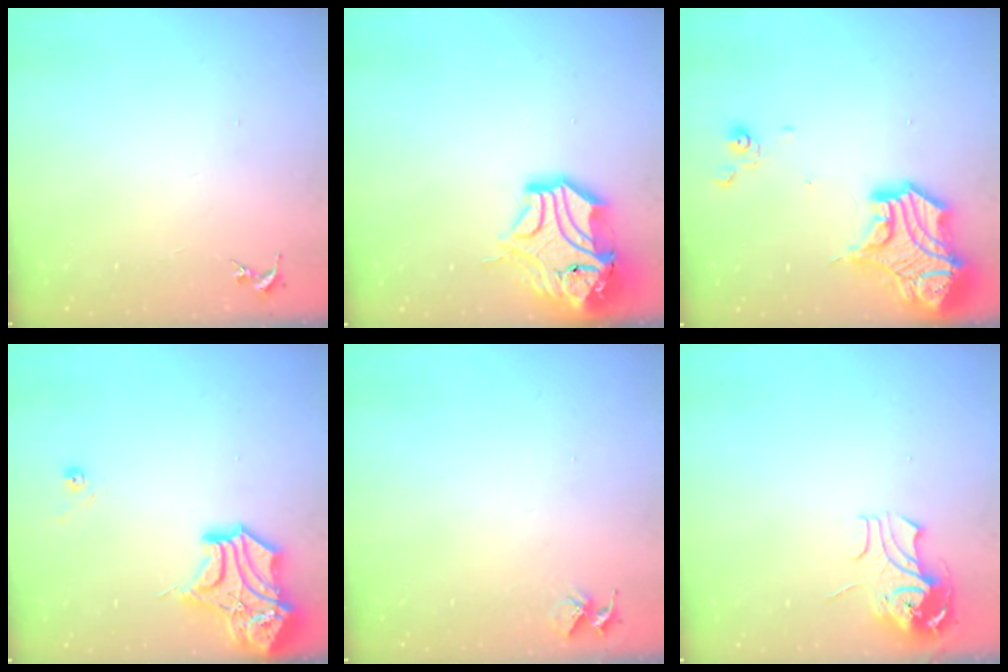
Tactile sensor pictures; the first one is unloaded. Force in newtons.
{"total": 17.4, "press": 17.2, "slide": 2.4}
{"total": 22.3, "press": 22.2, "slide": 2.3}
{"total": 18.0, "press": 17.8, "slide": 2.5}
{"total": 6.6, "press": 6.6, "slide": 0.5}
{"total": 10.2, "press": 10.1, "slide": 1.0}